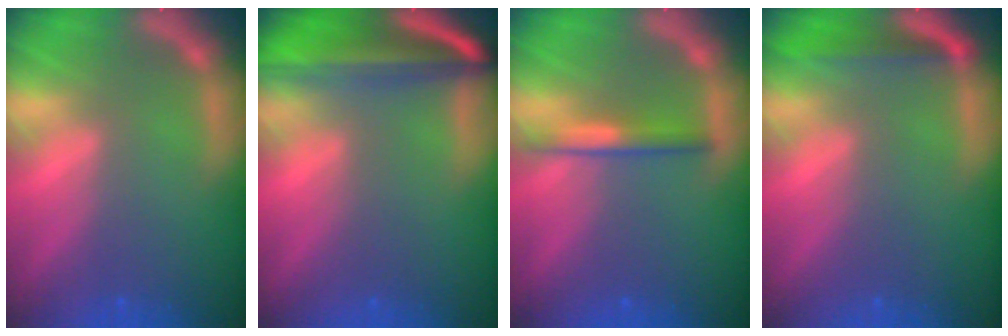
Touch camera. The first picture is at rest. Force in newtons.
{"total": 10.0}
{"total": 2.5}
{"total": 3.0}